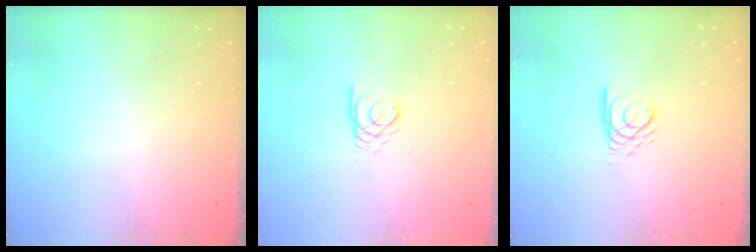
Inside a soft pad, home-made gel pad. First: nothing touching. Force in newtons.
{"total": 2.5, "press": 2.5, "slide": 0.2}
{"total": 4.2, "press": 4.2, "slide": 0.4}